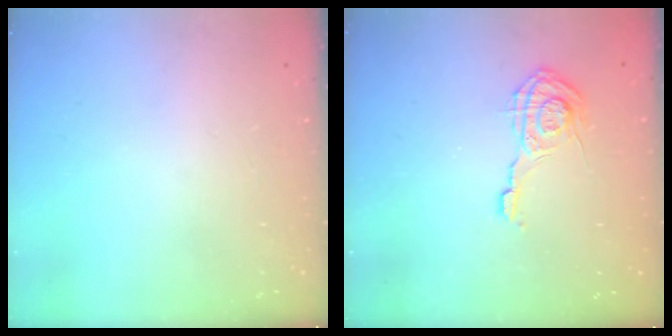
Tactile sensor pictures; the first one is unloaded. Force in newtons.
{"total": 9.2, "press": 9.2, "slide": 0.3}